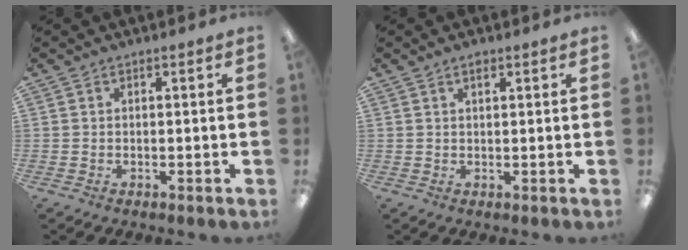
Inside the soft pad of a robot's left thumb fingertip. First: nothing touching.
{"total": 1.6, "force": [1.2, 0.6, 1.0], "torque": [-0.014, -0.002, 0.019]}